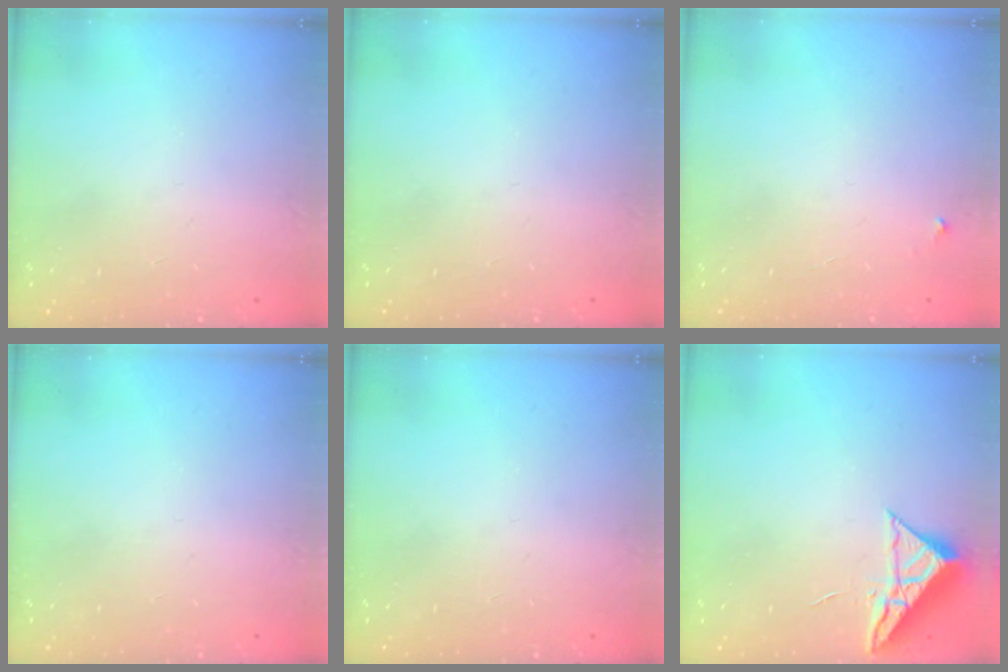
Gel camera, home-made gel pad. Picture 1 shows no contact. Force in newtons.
{"total": 0.0}
{"total": 2.2, "press": 2.2, "slide": 0.1}
{"total": 0.0}
{"total": 0.0}
{"total": 6.9, "press": 6.9, "slide": 0.3}